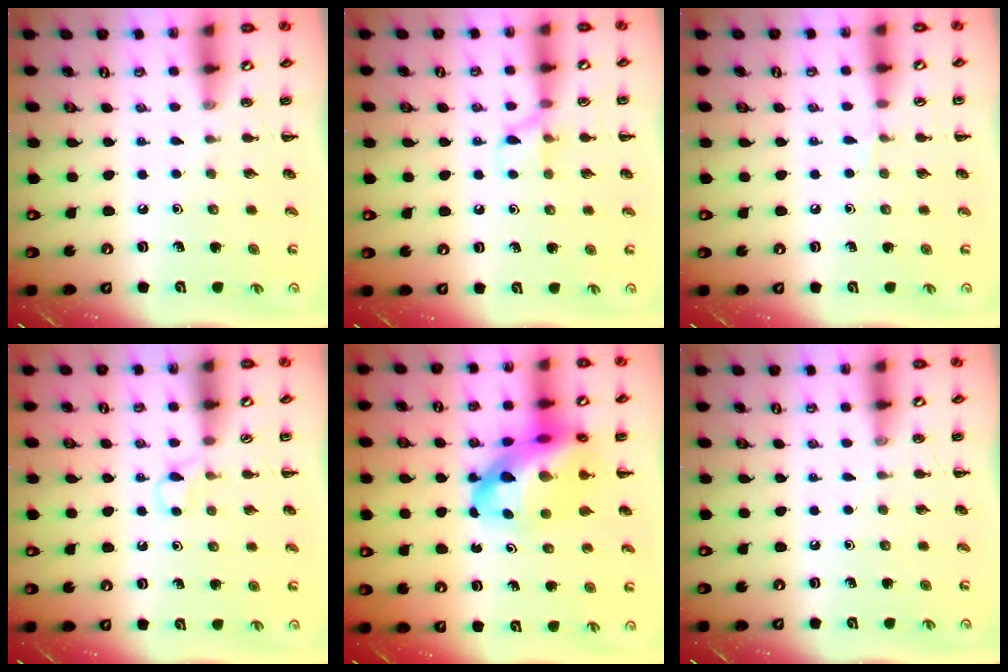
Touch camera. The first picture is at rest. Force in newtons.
{"total": 6.4, "press": 6.4, "slide": 0.6}
{"total": 3.0, "press": 2.8, "slide": 1.1}
{"total": 2.6, "press": 2.5, "slide": 0.9}
{"total": 17.9, "press": 17.4, "slide": 4.2}
{"total": 0.0}